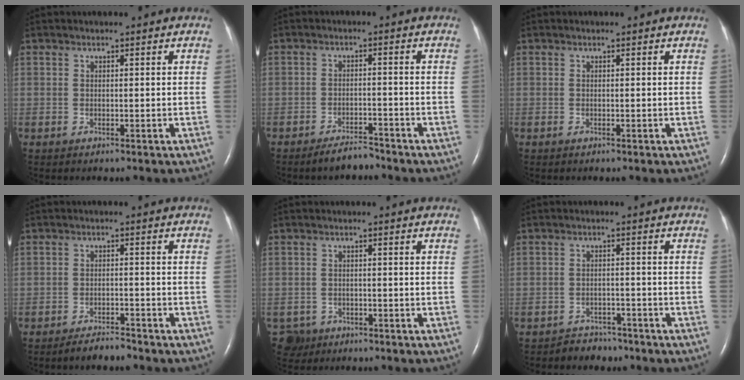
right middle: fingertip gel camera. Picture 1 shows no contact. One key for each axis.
{"total": 3.4, "fx": -3.2, "fy": 0.7, "fz": 1.0, "tx": -0.025, "ty": -0.006, "tz": -0.055}
{"total": 0.0}
{"total": 2.8, "fx": -2.6, "fy": 0.3, "fz": 0.8, "tx": -0.020, "ty": -0.007, "tz": -0.045}
{"total": 3.1, "fx": -1.9, "fy": 2.4, "fz": -0.3, "tx": 0.002, "ty": 0.006, "tz": -0.031}
{"total": 3.5, "fx": -2.9, "fy": 1.8, "fz": -0.6, "tx": 0.001, "ty": 0.005, "tz": -0.045}